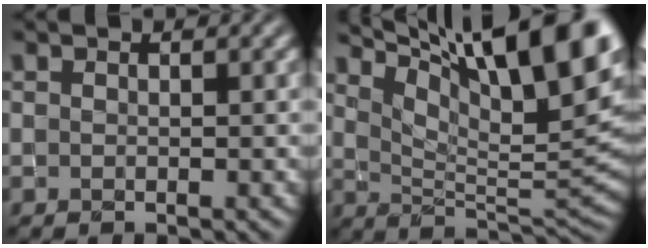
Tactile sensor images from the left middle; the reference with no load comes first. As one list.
[{"total": 15.6, "force": [9.3, 4.2, 11.8], "torque": [-0.173, 0.018, 0.152]}]